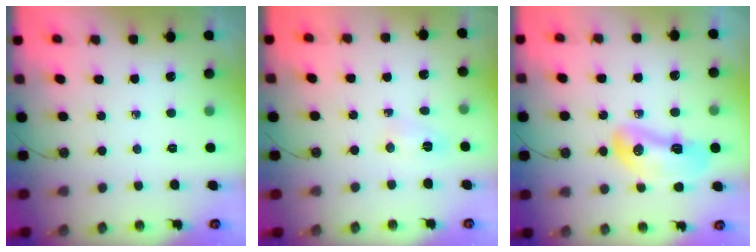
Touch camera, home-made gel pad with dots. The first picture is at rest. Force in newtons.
{"total": 3.0, "press": 2.8, "slide": 1.1}
{"total": 14.8, "press": 12.3, "slide": 8.2}